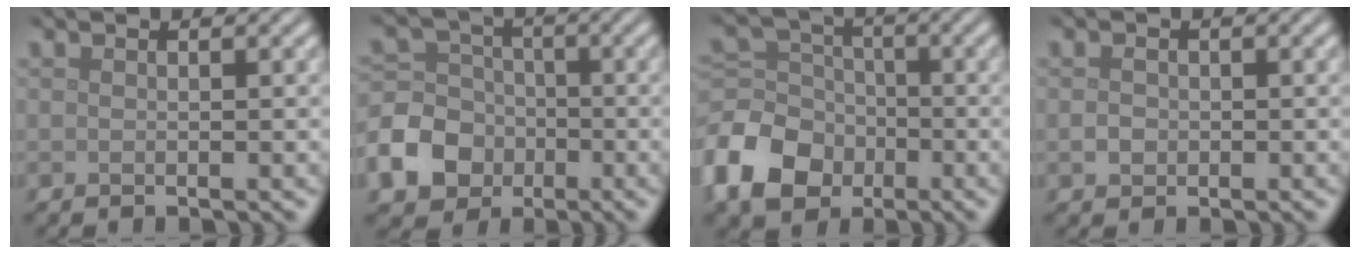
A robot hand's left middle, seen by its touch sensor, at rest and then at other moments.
{"total": 8.6, "force": [-3.7, 7.1, 3.2], "torque": [-0.068, -0.017, -0.093]}
{"total": 8.8, "force": [-4.0, 6.6, 4.2], "torque": [-0.102, -0.001, -0.100]}
{"total": 1.1, "force": [-0.2, 1.0, 0.5], "torque": [-0.008, -0.002, -0.007]}